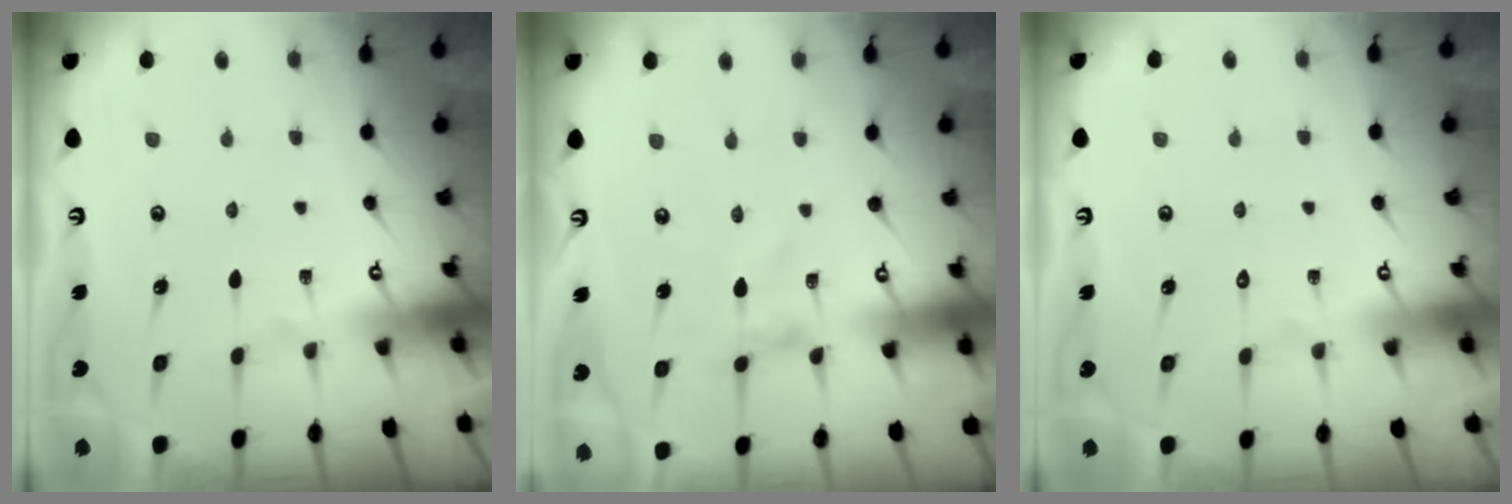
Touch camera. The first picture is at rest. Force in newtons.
{"total": 1.1, "press": 1.1, "slide": 0.1}
{"total": 1.6, "press": 1.6, "slide": 0.1}